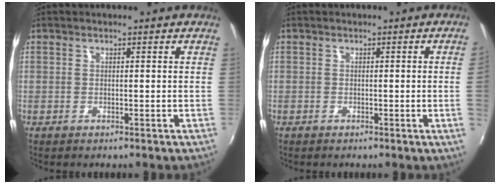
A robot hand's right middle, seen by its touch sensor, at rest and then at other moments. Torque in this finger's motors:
{"motor_torque": [0.73, -0.22, -0.32, -0.21]}